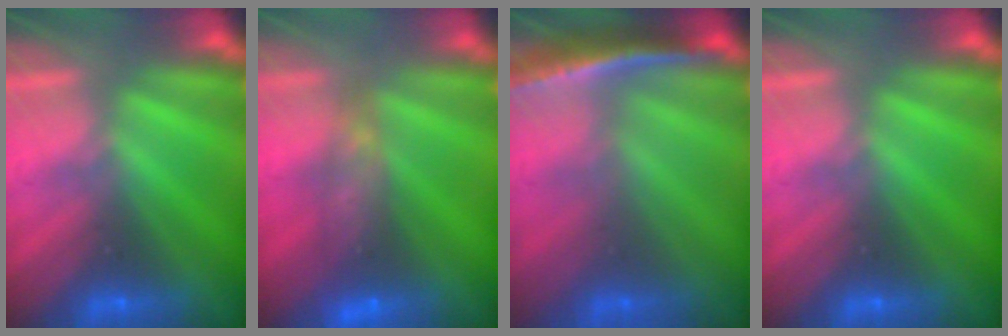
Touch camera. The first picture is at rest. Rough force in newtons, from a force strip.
{"total": 7.2}
{"total": 1.0}
{"total": 0.0}